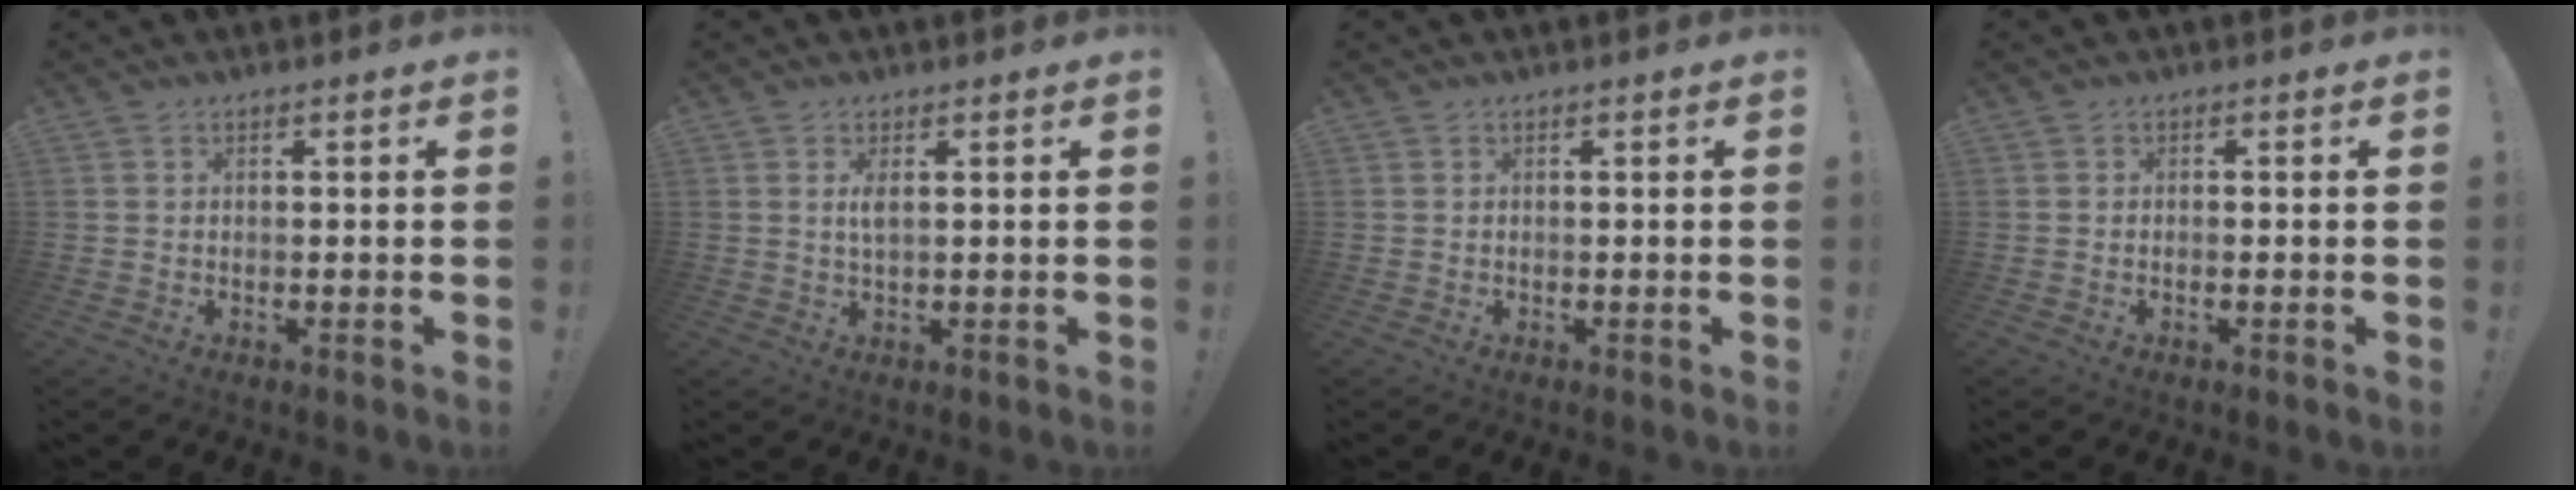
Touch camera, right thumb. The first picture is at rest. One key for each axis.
{"total": 2.5, "fx": 0.7, "fy": 0.4, "fz": 2.3, "tx": -0.039, "ty": -0.002, "tz": 0.008}
{"total": 0.0}
{"total": 1.0, "fx": -0.5, "fy": 0.0, "fz": 0.8, "tx": -0.014, "ty": 0.000, "tz": -0.010}